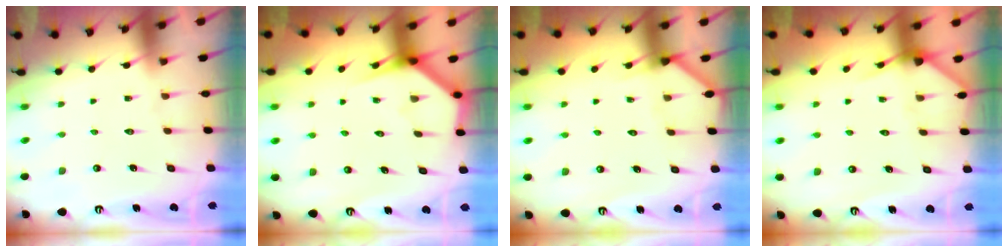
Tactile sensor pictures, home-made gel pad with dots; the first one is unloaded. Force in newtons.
{"total": 3.8, "press": 3.8, "slide": 0.3}
{"total": 2.6, "press": 2.6, "slide": 0.1}
{"total": 5.7, "press": 5.7, "slide": 0.5}